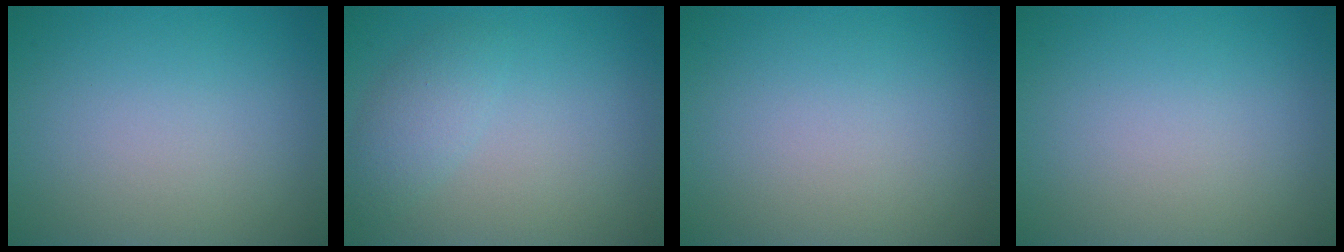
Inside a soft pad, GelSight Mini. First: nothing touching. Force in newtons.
{"total": 2.1, "press": 2.1, "slide": 0.0}
{"total": 0.0}
{"total": 0.0}